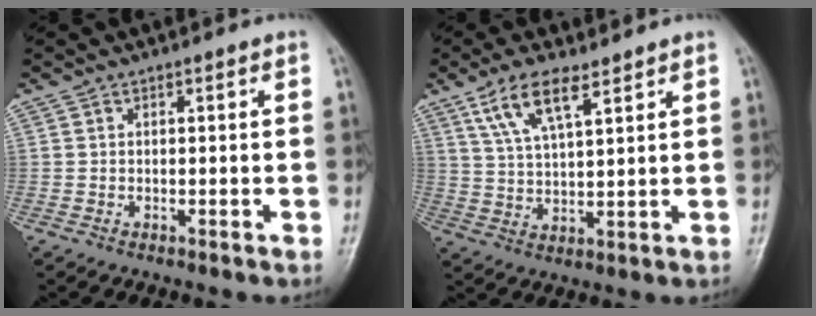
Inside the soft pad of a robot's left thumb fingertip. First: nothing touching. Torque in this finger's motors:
{"motor_torque": [0.27, 0.27, 0.33, -0.22, 0.06]}